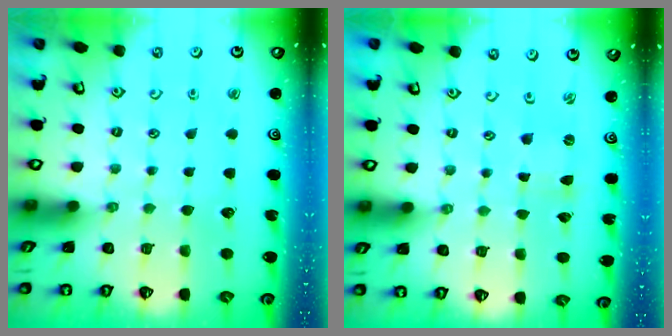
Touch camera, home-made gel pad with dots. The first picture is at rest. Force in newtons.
{"total": 0.0}